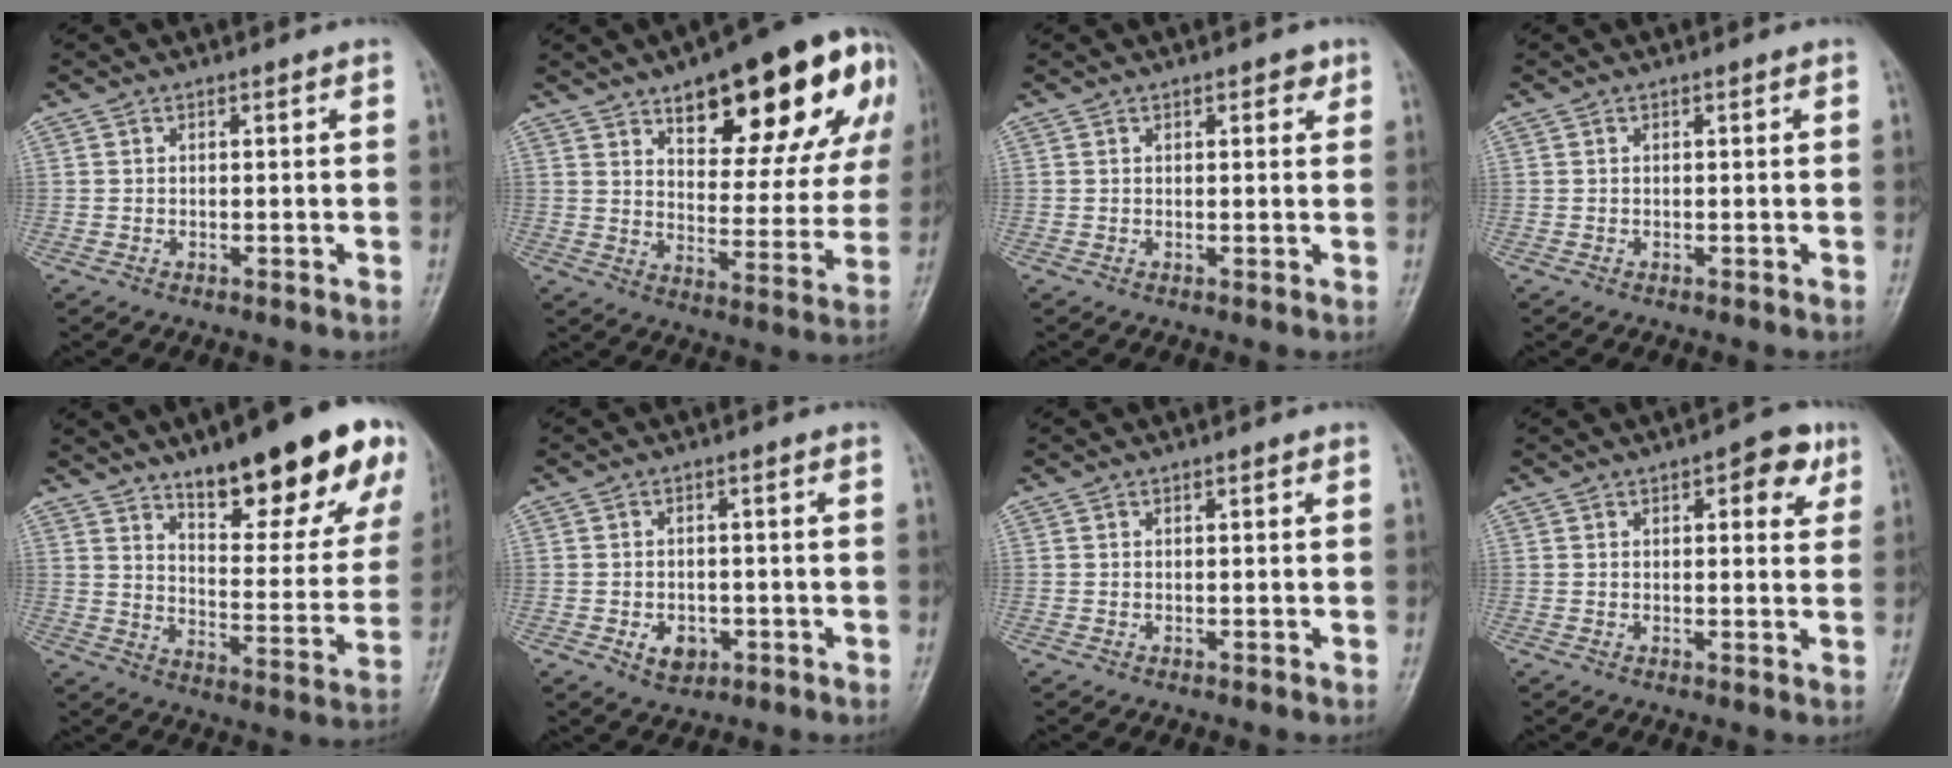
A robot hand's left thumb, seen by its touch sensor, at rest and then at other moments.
{"total": 24.9, "force": [13.4, 9.7, 18.7], "torque": [-0.205, -0.030, 0.190]}
{"total": 2.1, "force": [1.1, 1.0, 1.4], "torque": [-0.007, -0.002, 0.012]}
{"total": 0.0}
{"total": 24.9, "force": [15.3, 7.3, 18.2], "torque": [-0.205, -0.062, 0.223]}
{"total": 3.9, "force": [-1.3, 3.0, 2.2], "torque": [-0.023, 0.003, -0.014]}
{"total": 0.5, "force": [0.3, 0.2, 0.4], "torque": [-0.007, 0.000, 0.003]}
{"total": 6.2, "force": [2.9, 2.8, 4.7], "torque": [-0.033, -0.006, 0.028]}